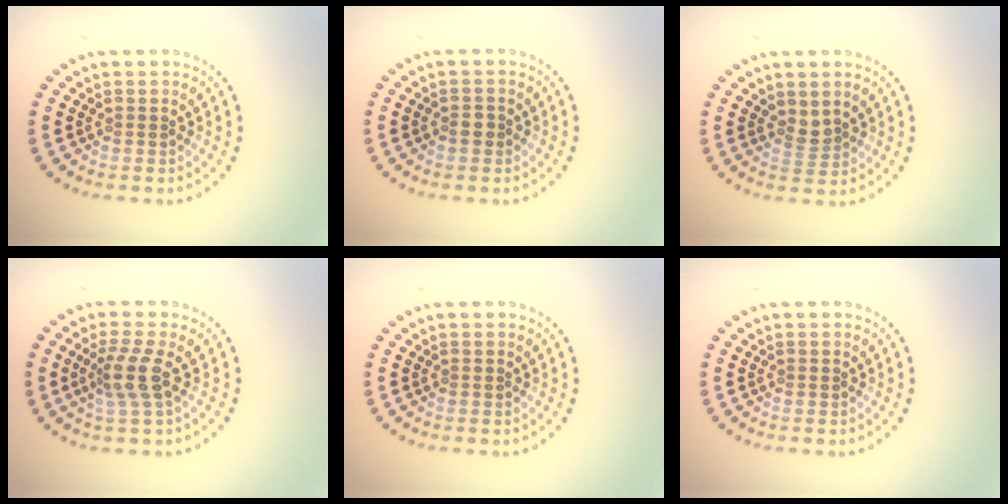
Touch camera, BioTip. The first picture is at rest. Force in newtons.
{"total": 1.0, "press": 1.0, "slide": 0.4}
{"total": 1.4, "press": 1.1, "slide": 0.9}
{"total": 2.7, "press": 2.0, "slide": 1.8}
{"total": 0.0}
{"total": 0.0}